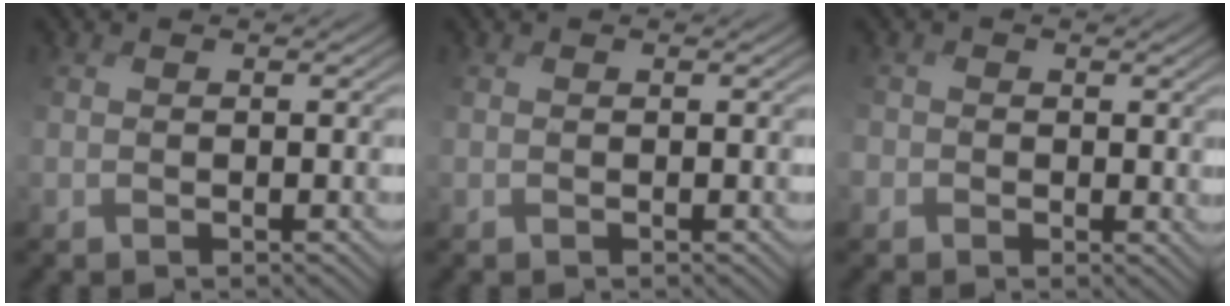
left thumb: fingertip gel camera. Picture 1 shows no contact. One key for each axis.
{"total": 0.0}
{"total": 2.0, "fx": -0.6, "fy": 1.9, "fz": -0.2, "tx": -0.002, "ty": 0.004, "tz": -0.026}